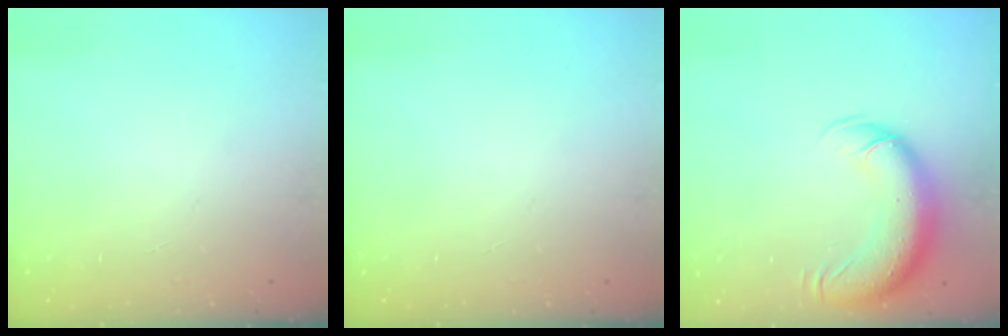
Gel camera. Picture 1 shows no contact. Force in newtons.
{"total": 0.0}
{"total": 15.2, "press": 14.8, "slide": 3.6}